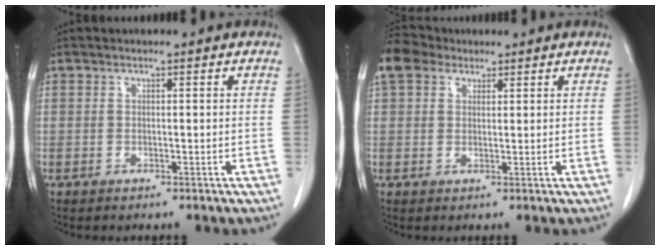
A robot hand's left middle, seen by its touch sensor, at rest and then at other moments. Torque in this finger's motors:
{"motor_torque": [0.19, -0.10, 0.56, 0.10]}